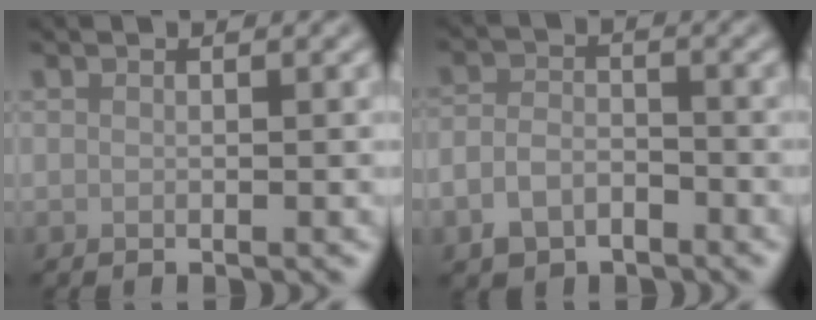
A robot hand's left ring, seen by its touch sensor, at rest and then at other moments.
{"total": 3.4, "force": [-2.0, 2.2, 1.6], "torque": [-0.028, -0.002, -0.048]}